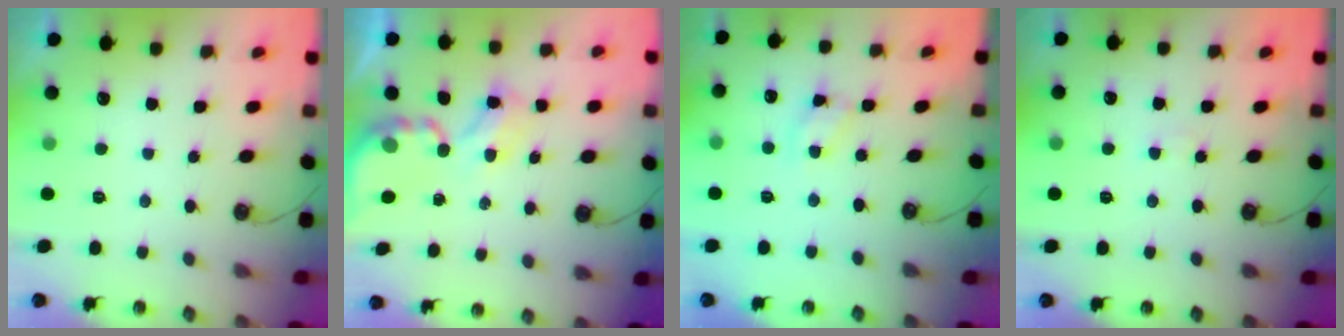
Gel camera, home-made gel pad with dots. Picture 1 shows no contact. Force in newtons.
{"total": 3.7, "press": 3.7, "slide": 0.2}
{"total": 5.5, "press": 5.5, "slide": 0.4}
{"total": 1.2, "press": 1.1, "slide": 0.2}